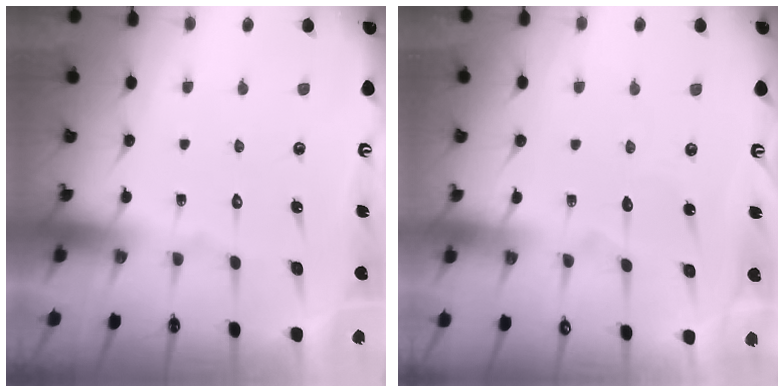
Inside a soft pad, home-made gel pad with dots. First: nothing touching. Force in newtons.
{"total": 3.9, "press": 3.8, "slide": 0.4}